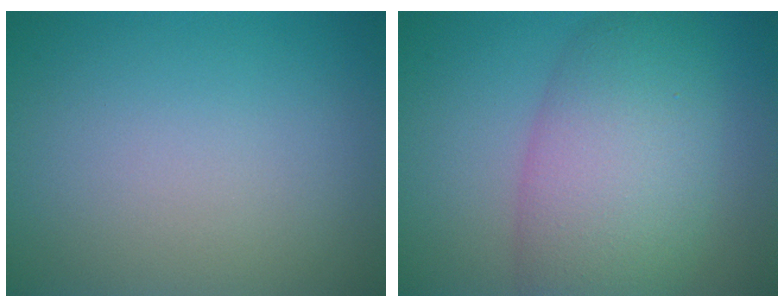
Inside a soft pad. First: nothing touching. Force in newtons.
{"total": 8.5, "press": 8.5, "slide": 0.5}